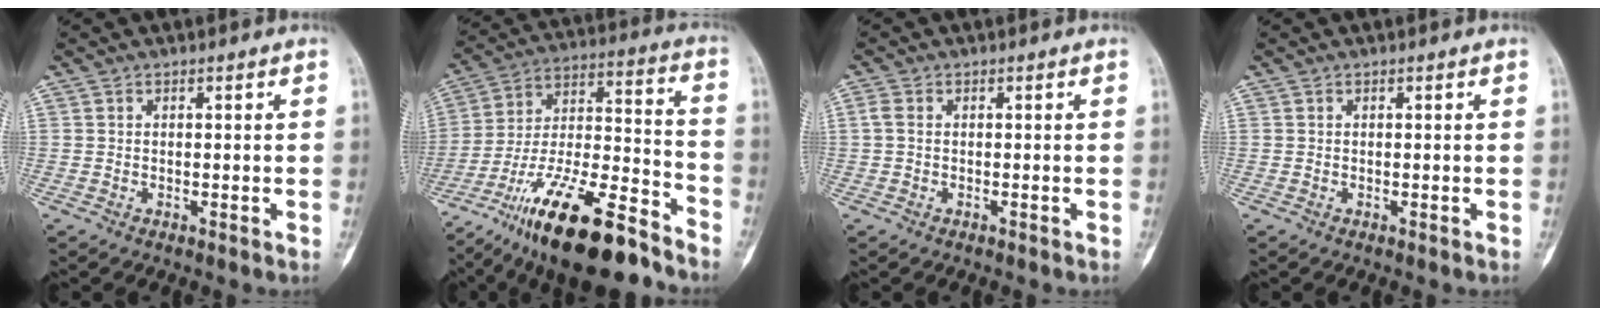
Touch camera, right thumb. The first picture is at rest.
{"total": 23.9, "force": [-16.9, 6.3, 15.7], "torque": [-0.271, 0.076, -0.293]}
{"total": 1.7, "force": [0.1, 1.2, 1.2], "torque": [-0.029, 0.003, 0.000]}
{"total": 0.0}